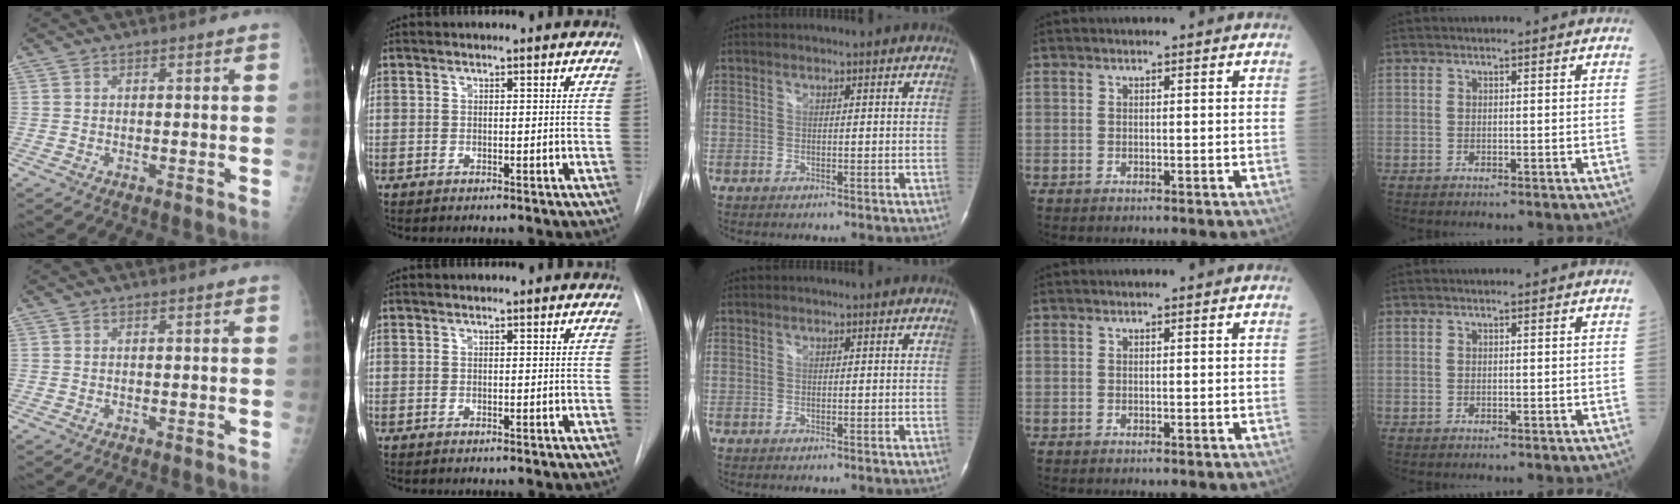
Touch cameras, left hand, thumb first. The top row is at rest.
{}